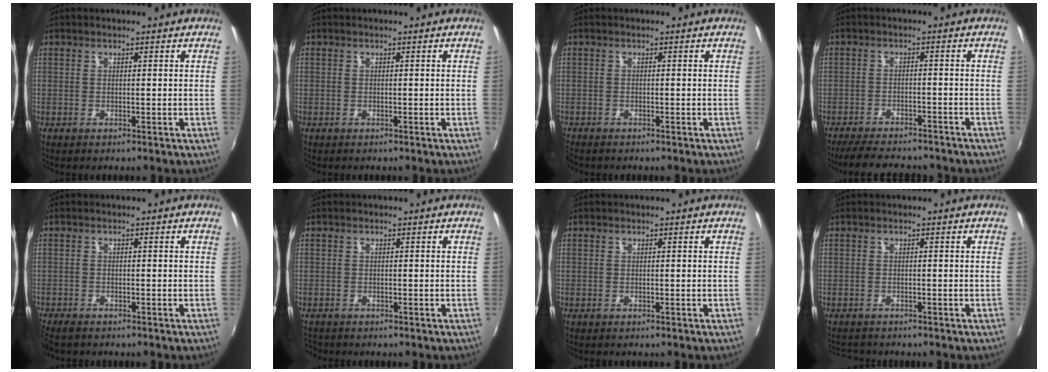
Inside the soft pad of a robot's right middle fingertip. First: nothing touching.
{"total": 0.0}
{"total": 1.2, "force": [-1.1, 0.5, 0.1], "torque": [-0.007, -0.004, -0.023]}
{"total": 12.3, "force": [-10.6, 3.0, 5.4], "torque": [-0.117, -0.024, -0.155]}
{"total": 3.1, "force": [-2.7, 1.0, 1.1], "torque": [-0.033, -0.016, -0.054]}
{"total": 1.4, "force": [-1.2, 0.6, 0.2], "torque": [-0.007, -0.005, -0.021]}
{"total": 0.0}
{"total": 2.1, "force": [-2.0, 0.5, 0.3], "torque": [-0.011, -0.009, -0.033]}